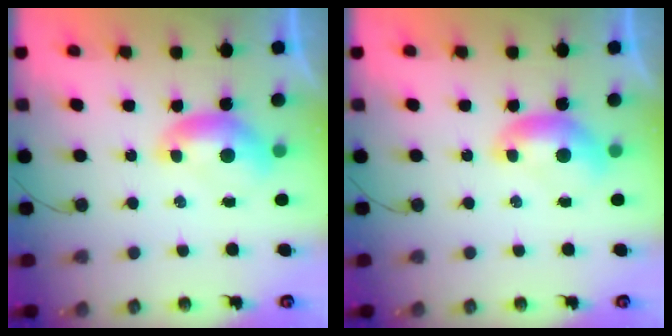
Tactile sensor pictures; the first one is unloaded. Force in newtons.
{"total": 0.0}